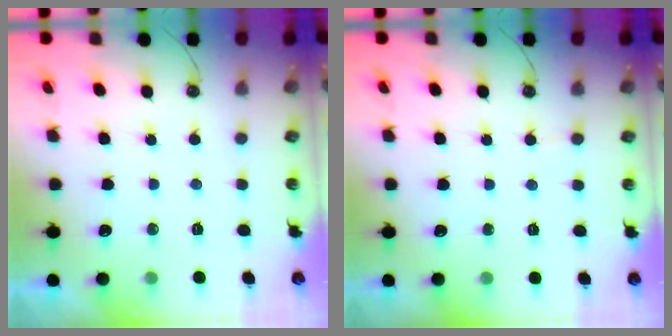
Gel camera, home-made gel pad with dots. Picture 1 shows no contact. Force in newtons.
{"total": 2.9, "press": 2.9, "slide": 0.2}